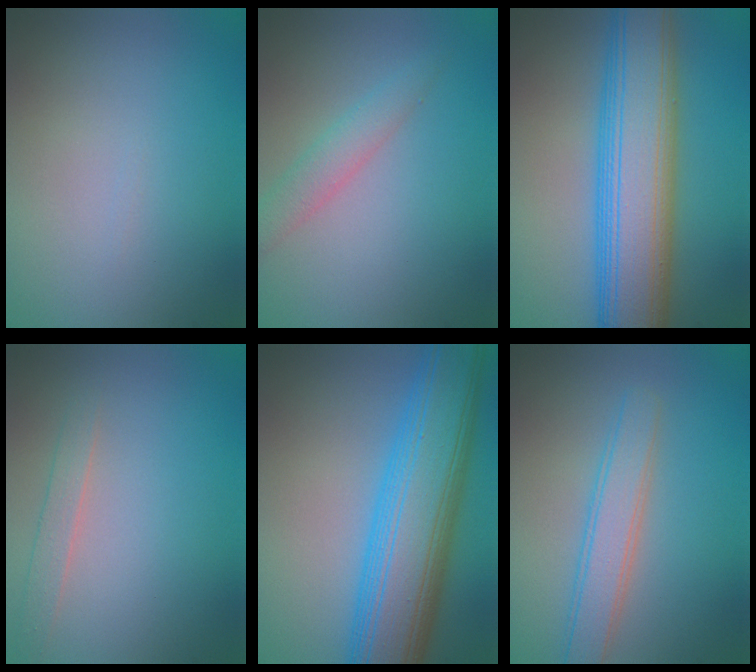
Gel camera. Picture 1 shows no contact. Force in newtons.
{"total": 2.1, "press": 2.1, "slide": 0.0}
{"total": 10.2, "press": 10.2, "slide": 0.2}
{"total": 1.3, "press": 1.3, "slide": 0.1}
{"total": 11.4, "press": 11.4, "slide": 0.2}
{"total": 3.3, "press": 3.3, "slide": 0.1}